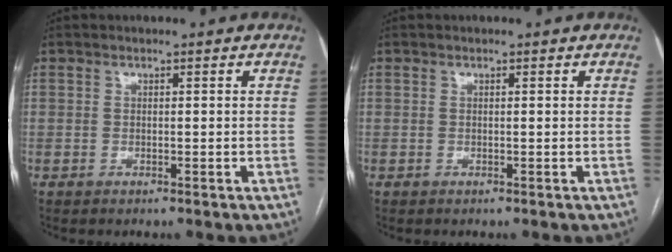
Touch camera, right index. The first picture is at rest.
{"total": 0.0}